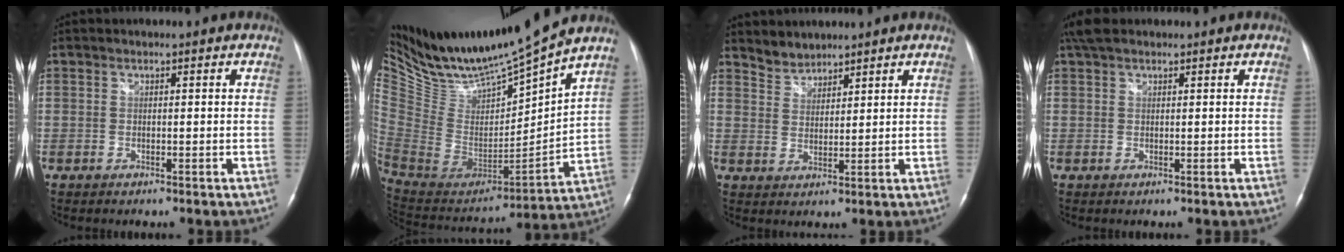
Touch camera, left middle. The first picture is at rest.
{"total": 21.6, "force": [19.6, 0.9, 9.1], "torque": [-0.173, -0.049, 0.353]}
{"total": 3.3, "force": [3.1, 1.1, -0.3], "torque": [0.007, 0.008, 0.062]}
{"total": 3.4, "force": [2.6, 1.3, 1.7], "torque": [-0.040, 0.024, 0.052]}